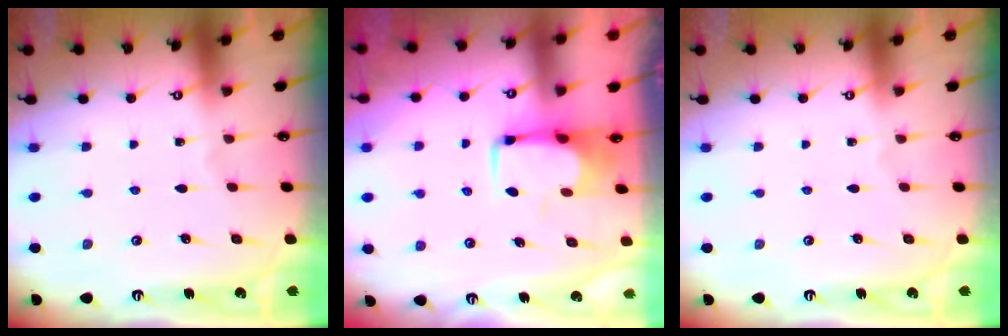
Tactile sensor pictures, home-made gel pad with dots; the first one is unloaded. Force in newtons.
{"total": 3.9, "press": 3.9, "slide": 0.7}
{"total": 0.0}